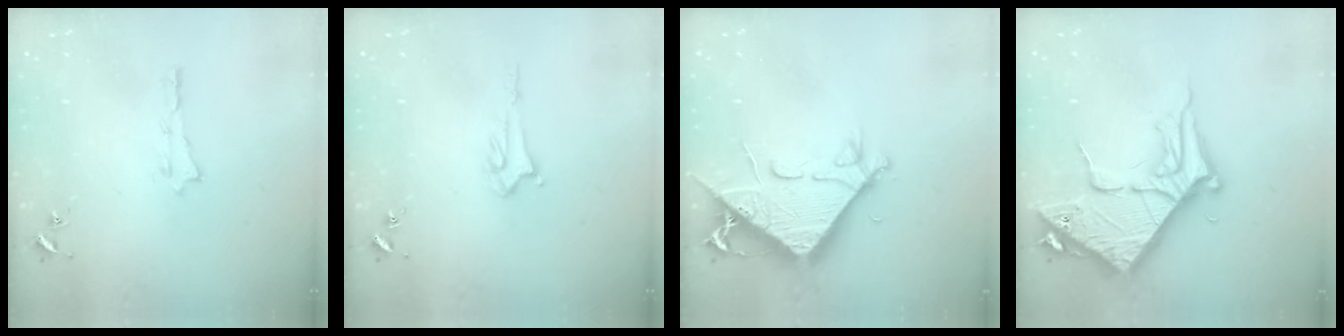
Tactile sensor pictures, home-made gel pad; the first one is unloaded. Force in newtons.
{"total": 2.6, "press": 2.6, "slide": 0.3}
{"total": 9.5, "press": 9.4, "slide": 1.2}
{"total": 9.2, "press": 9.2, "slide": 1.1}